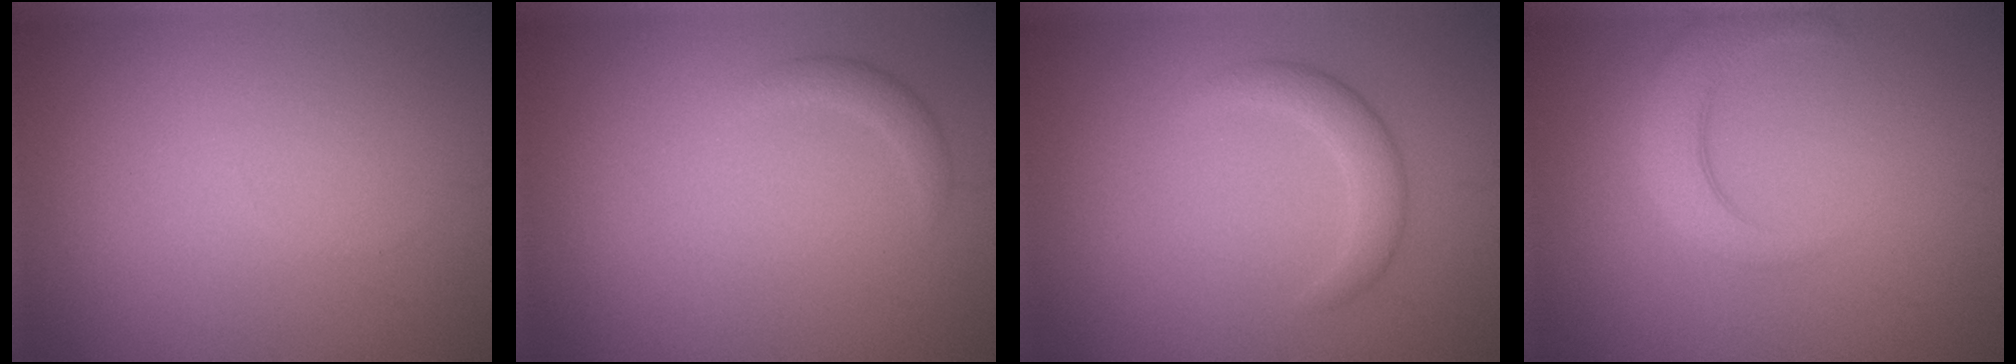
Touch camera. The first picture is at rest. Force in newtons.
{"total": 1.2, "press": 1.2, "slide": 0.1}
{"total": 2.2, "press": 2.2, "slide": 0.1}
{"total": 3.6, "press": 3.6, "slide": 0.2}